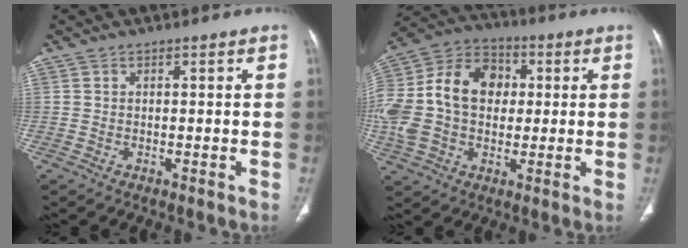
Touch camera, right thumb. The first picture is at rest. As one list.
[{"total": 21.3, "force": [1.1, 15.6, 14.5], "torque": [-0.305, 0.035, 0.022]}]